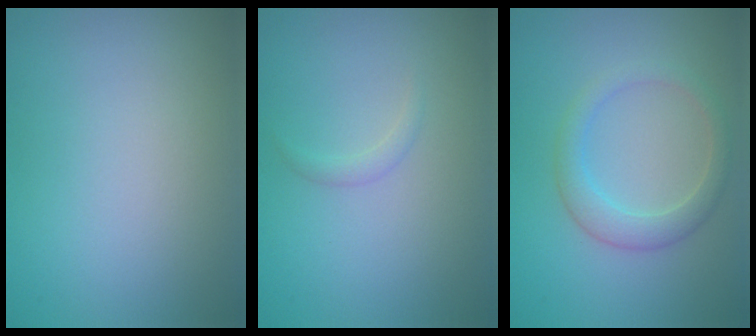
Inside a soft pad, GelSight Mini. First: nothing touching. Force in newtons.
{"total": 0.8, "press": 0.8, "slide": 0.1}
{"total": 2.7, "press": 2.7, "slide": 0.1}